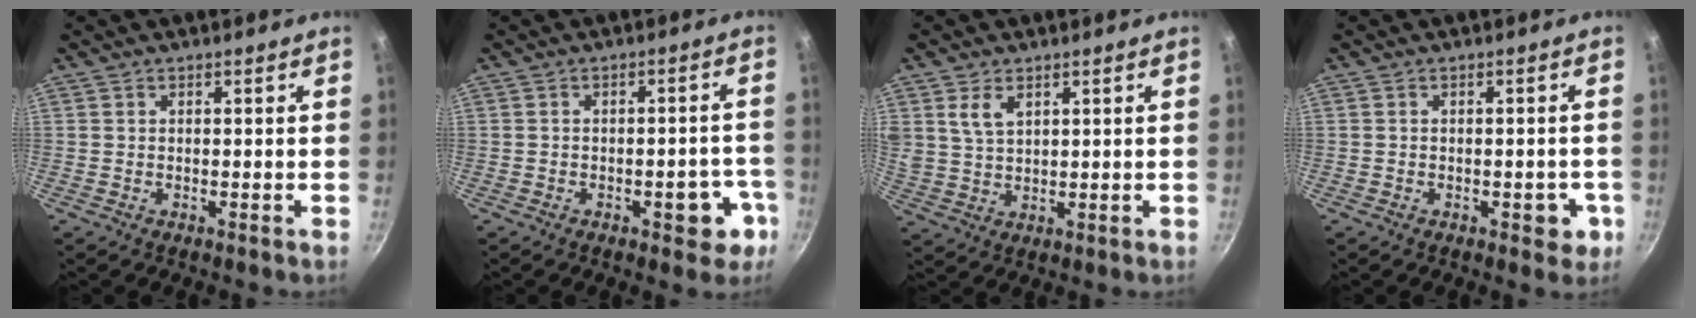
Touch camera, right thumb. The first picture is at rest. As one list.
[{"total": 6.8, "force": [-3.0, 3.3, 5.2], "torque": [-0.034, 0.026, -0.034]}, {"total": 5.0, "force": [2.4, 3.0, 3.3], "torque": [-0.055, -0.010, 0.052]}, {"total": 4.1, "force": [-1.4, 2.3, 3.1], "torque": [-0.012, 0.012, -0.015]}]